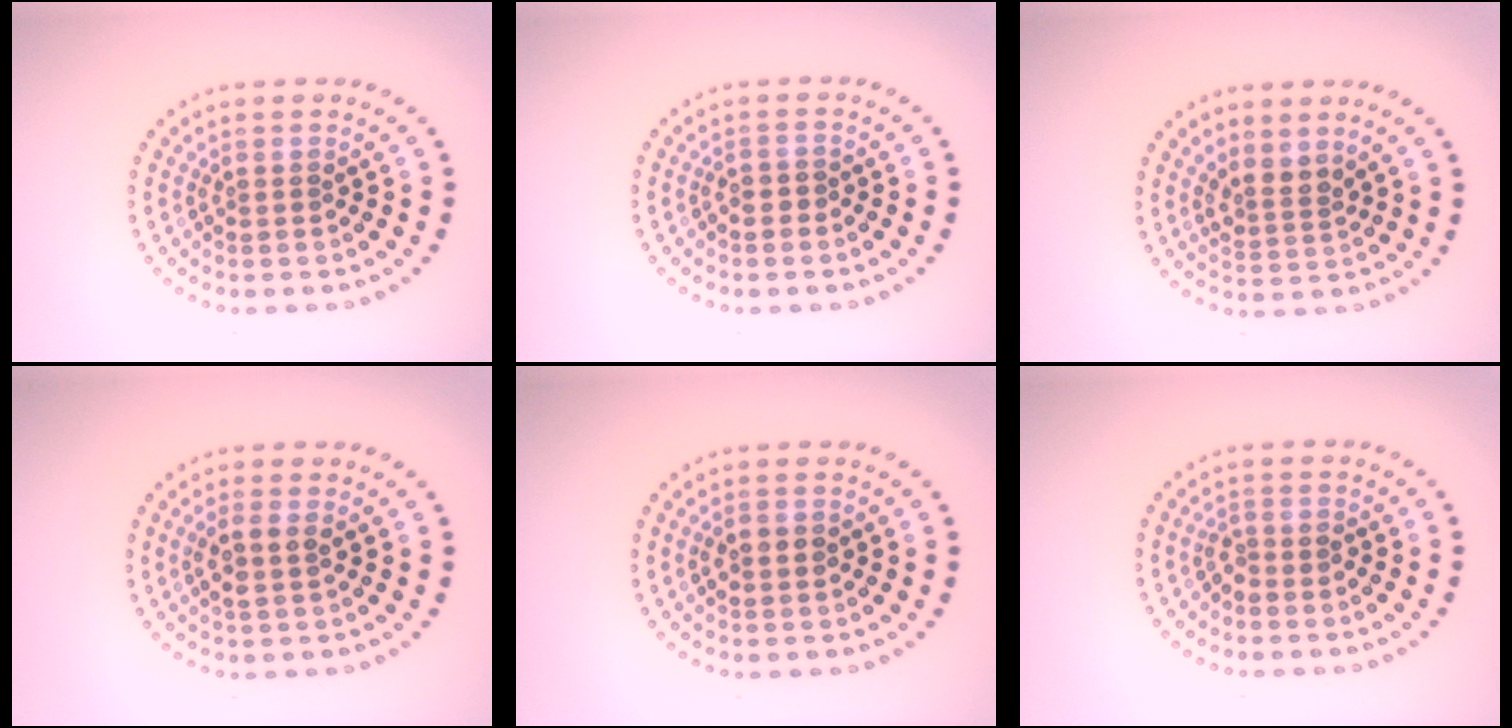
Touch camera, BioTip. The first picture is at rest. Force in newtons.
{"total": 0.9, "press": 0.6, "slide": 0.6}
{"total": 2.1, "press": 1.5, "slide": 1.5}
{"total": 1.8, "press": 1.7, "slide": 0.8}
{"total": 1.5, "press": 1.5, "slide": 0.3}
{"total": 1.3, "press": 1.1, "slide": 0.7}